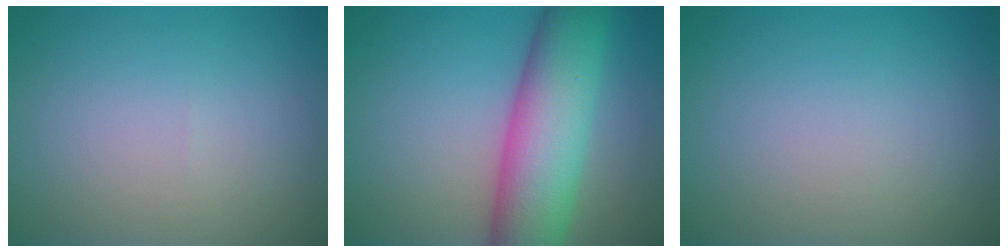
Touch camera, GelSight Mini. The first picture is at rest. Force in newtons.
{"total": 9.9, "press": 9.8, "slide": 0.4}
{"total": 0.0}